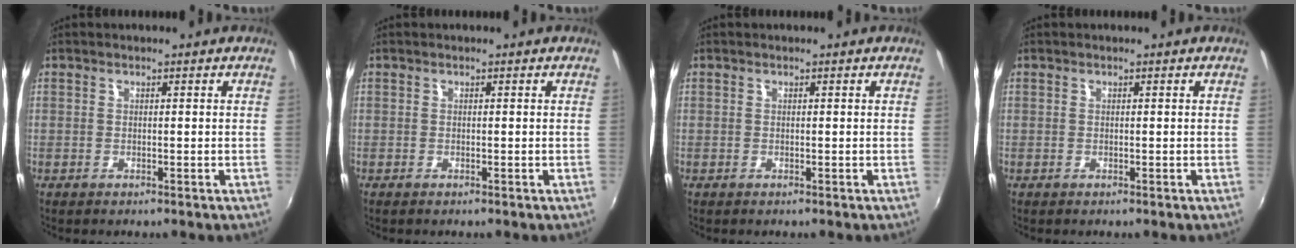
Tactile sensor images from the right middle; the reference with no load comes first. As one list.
[{"total": 0.0}, {"total": 0.0}, {"total": 0.0}]